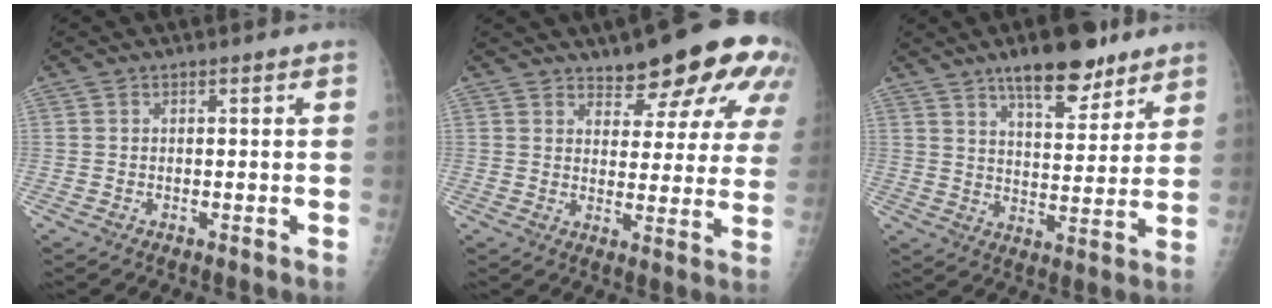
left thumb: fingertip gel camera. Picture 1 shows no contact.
{"total": 13.4, "force": [9.0, 5.1, 8.6], "torque": [-0.070, -0.044, 0.109]}
{"total": 12.5, "force": [8.8, 4.6, 7.7], "torque": [-0.083, -0.051, 0.136]}